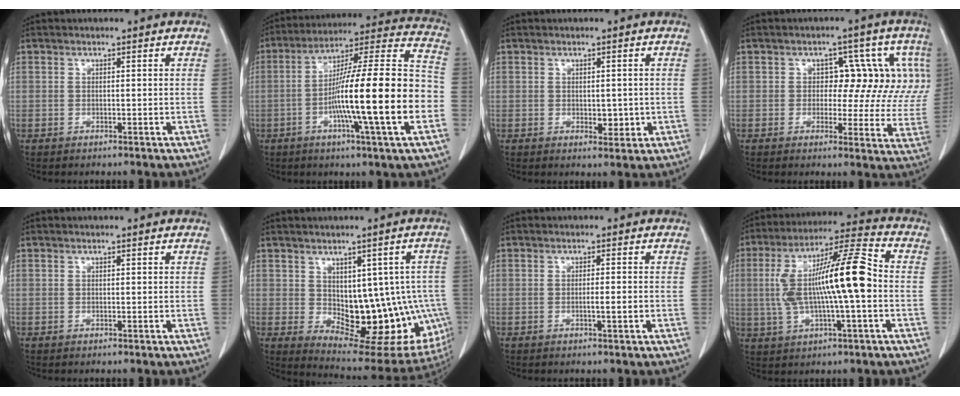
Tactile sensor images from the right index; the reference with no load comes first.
{"total": 21.9, "force": [-5.1, 0.4, 21.3], "torque": [-0.314, 0.007, -0.090]}
{"total": 2.8, "force": [-0.3, 1.6, 2.3], "torque": [-0.028, -0.003, 0.004]}
{"total": 9.6, "force": [1.9, 5.9, 7.4], "torque": [-0.062, 0.024, 0.019]}
{"total": 0.0}
{"total": 18.2, "force": [-2.1, 9.4, 15.4], "torque": [-0.161, 0.009, 0.002]}
{"total": 1.8, "force": [-0.5, -0.1, 1.8], "torque": [-0.031, -0.001, -0.010]}
{"total": 15.6, "force": [-0.3, 2.2, 15.4], "torque": [-0.288, 0.026, -0.007]}